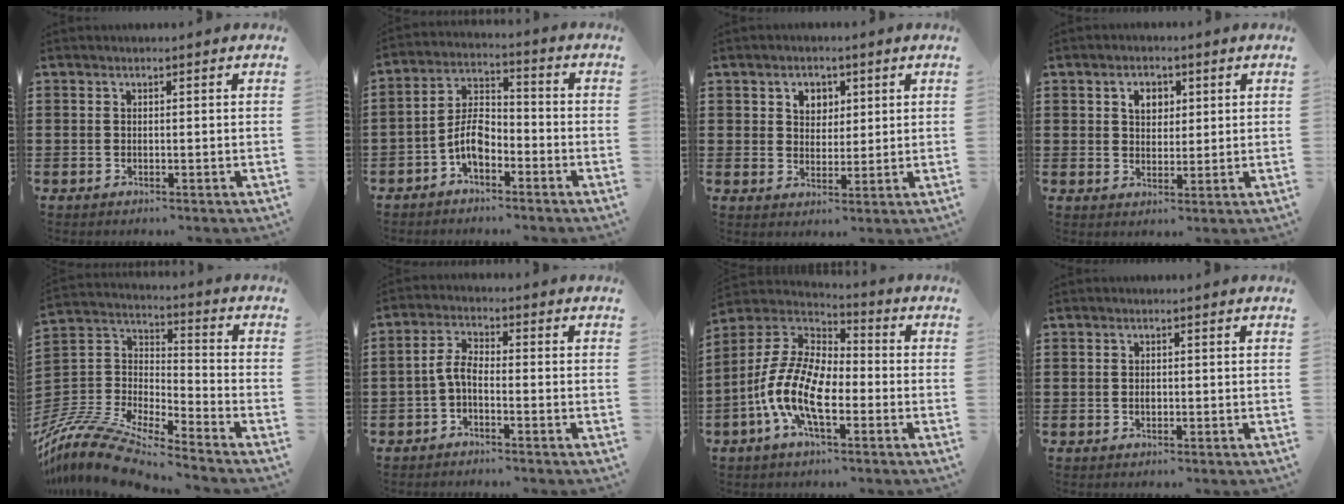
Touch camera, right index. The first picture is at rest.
{"total": 6.2, "force": [-3.0, 3.1, 4.5], "torque": [-0.105, 0.006, -0.063]}
{"total": 3.5, "force": [1.6, 3.0, 1.2], "torque": [-0.028, 0.010, 0.024]}
{"total": 3.5, "force": [1.2, 2.6, 1.9], "torque": [-0.040, 0.010, 0.017]}
{"total": 11.9, "force": [-10.9, 1.9, 4.4], "torque": [-0.119, 0.010, -0.227]}
{"total": 3.7, "force": [-1.5, 1.4, 3.0], "torque": [-0.078, 0.002, -0.037]}
{"total": 12.5, "force": [-4.5, 5.7, 10.2], "torque": [-0.251, -0.010, -0.095]}
{"total": 1.0, "force": [-0.1, 0.6, 0.8], "torque": [-0.017, 0.001, -0.002]}